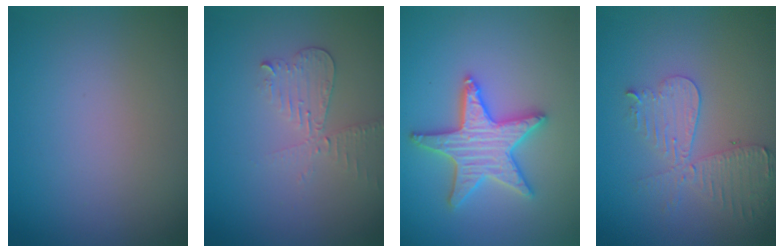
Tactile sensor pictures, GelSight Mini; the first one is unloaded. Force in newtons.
{"total": 2.6, "press": 2.5, "slide": 0.6}
{"total": 5.2, "press": 5.1, "slide": 0.8}
{"total": 4.4, "press": 3.8, "slide": 2.1}